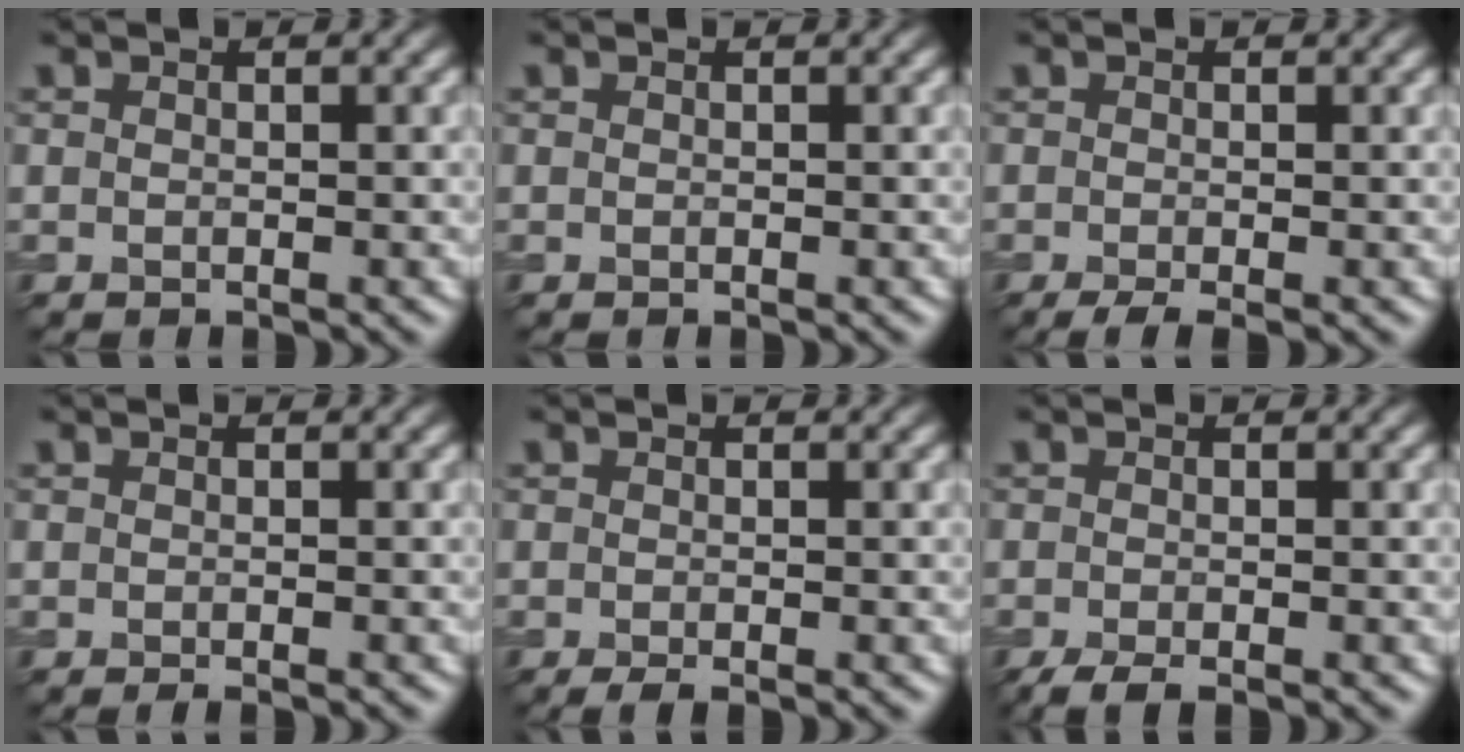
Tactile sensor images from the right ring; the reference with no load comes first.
{"total": 0.0}
{"total": 2.2, "force": [-1.2, 0.5, 1.7], "torque": [-0.031, -0.006, -0.026]}
{"total": 0.8, "force": [-0.5, 0.1, 0.6], "torque": [-0.007, -0.003, -0.008]}
{"total": 1.4, "force": [-0.8, 0.3, 1.1], "torque": [-0.017, -0.004, -0.014]}
{"total": 2.7, "force": [-1.9, 0.6, 1.9], "torque": [-0.033, -0.006, -0.035]}